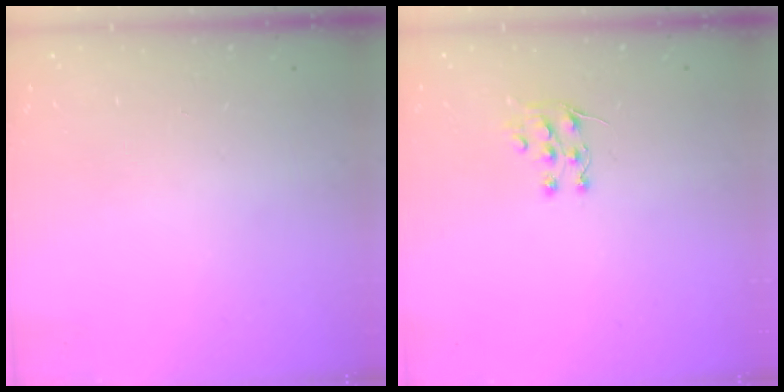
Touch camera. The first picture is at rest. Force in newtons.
{"total": 5.9, "press": 5.9, "slide": 0.5}